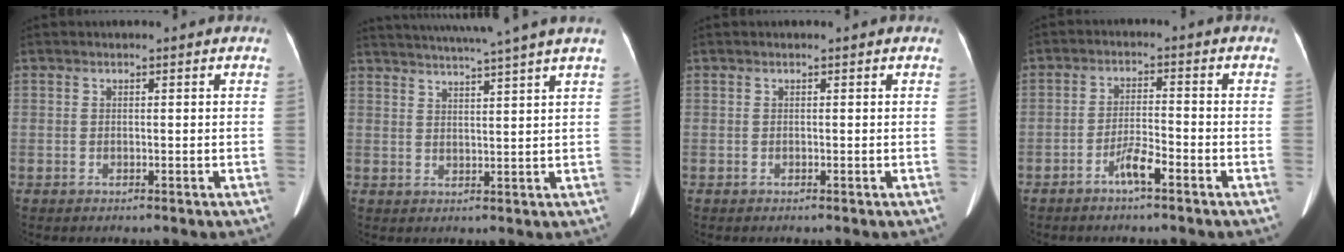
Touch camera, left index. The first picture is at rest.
{"total": 12.1, "force": [10.5, -2.3, 5.5], "torque": [-0.095, -0.011, 0.140]}
{"total": 0.0}
{"total": 3.9, "force": [-2.8, 0.2, 2.7], "torque": [-0.053, -0.002, -0.051]}